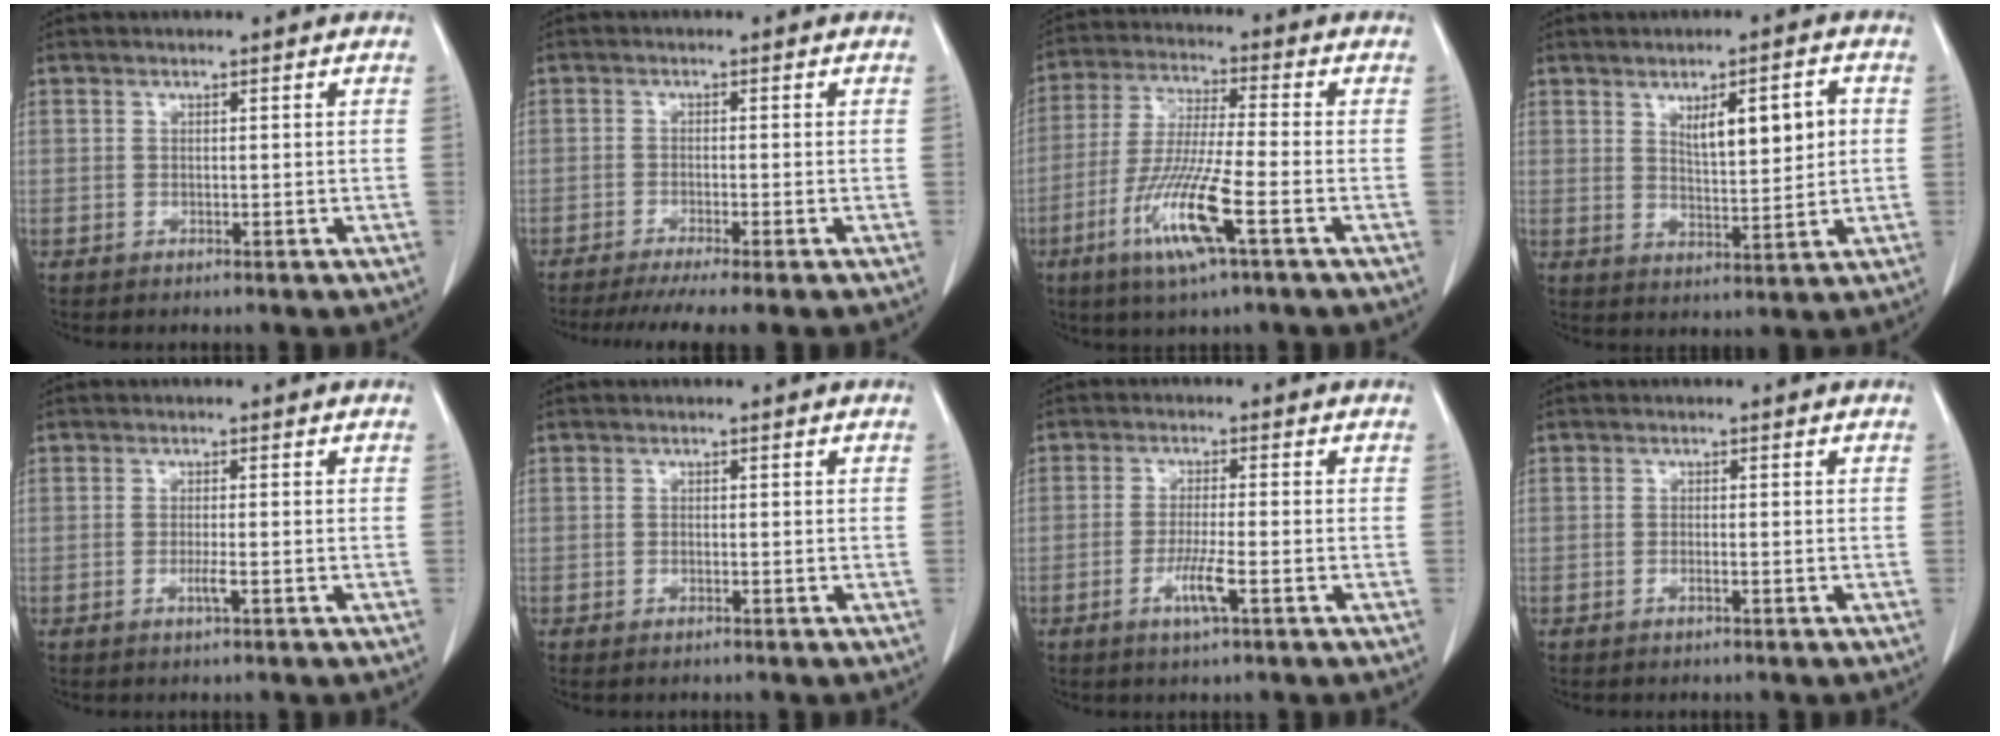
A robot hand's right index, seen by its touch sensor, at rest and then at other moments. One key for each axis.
{"total": 7.4, "fx": -6.0, "fy": -0.5, "fz": 4.3, "tx": -0.053, "ty": -0.016, "tz": -0.092}
{"total": 12.2, "fx": -5.1, "fy": 0.3, "fz": 11.1, "tx": -0.228, "ty": -0.022, "tz": -0.099}
{"total": 7.7, "fx": 2.1, "fy": 2.0, "fz": 7.2, "tx": -0.112, "ty": 0.004, "tz": 0.038}
{"total": 1.6, "fx": -0.6, "fy": -0.1, "fz": 1.5, "tx": -0.031, "ty": -0.004, "tz": -0.011}
{"total": 0.7, "fx": -0.5, "fy": 0.2, "fz": 0.4, "tx": -0.010, "ty": -0.001, "tz": -0.007}
{"total": 4.6, "fx": -1.9, "fy": -0.1, "fz": 4.2, "tx": -0.081, "ty": -0.009, "tz": -0.037}
{"total": 0.7, "fx": -0.4, "fy": 0.0, "fz": 0.6, "tx": -0.014, "ty": 0.000, "tz": -0.006}